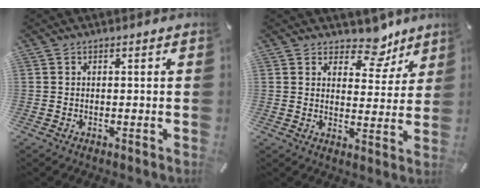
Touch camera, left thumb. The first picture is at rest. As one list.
[{"total": 9.1, "force": [7.0, 5.0, 3.1], "torque": [-0.029, -0.056, 0.119]}]